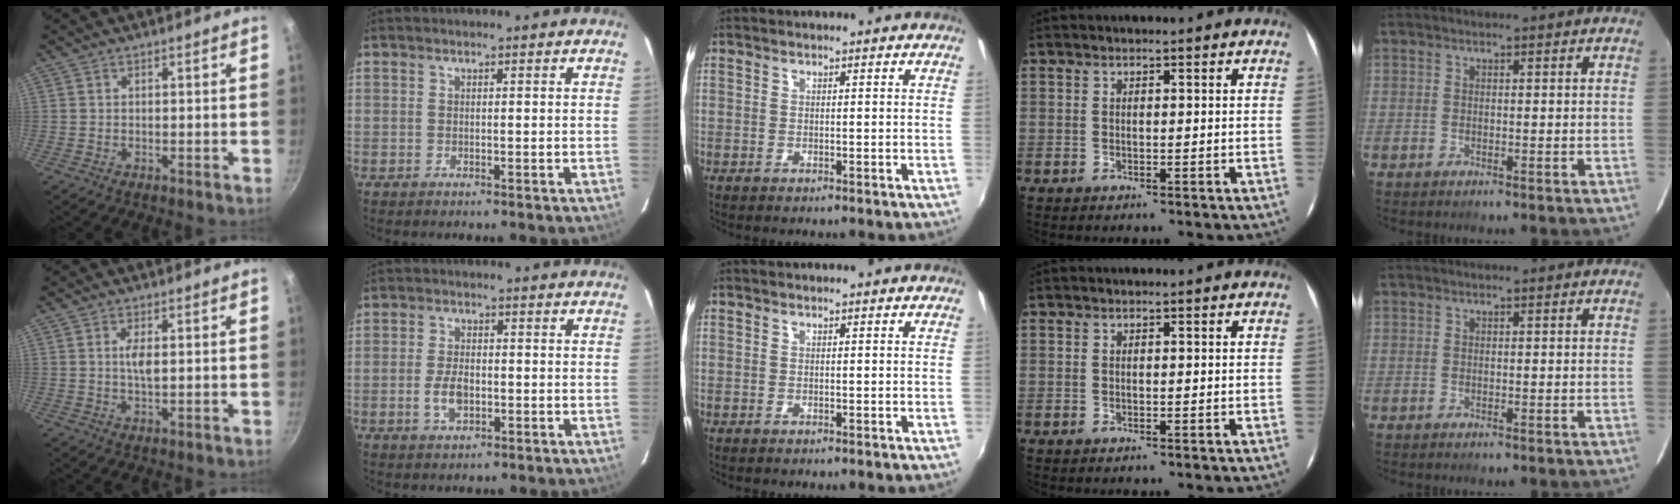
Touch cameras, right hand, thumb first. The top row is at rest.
{"thumb": {"total": 3.3, "force": [0.5, 1.2, 3.0], "torque": [-0.054, -0.001, 0.010]}, "index": {"total": 4.7, "force": [-1.4, 2.5, 3.8], "torque": [-0.080, -0.001, -0.023]}}